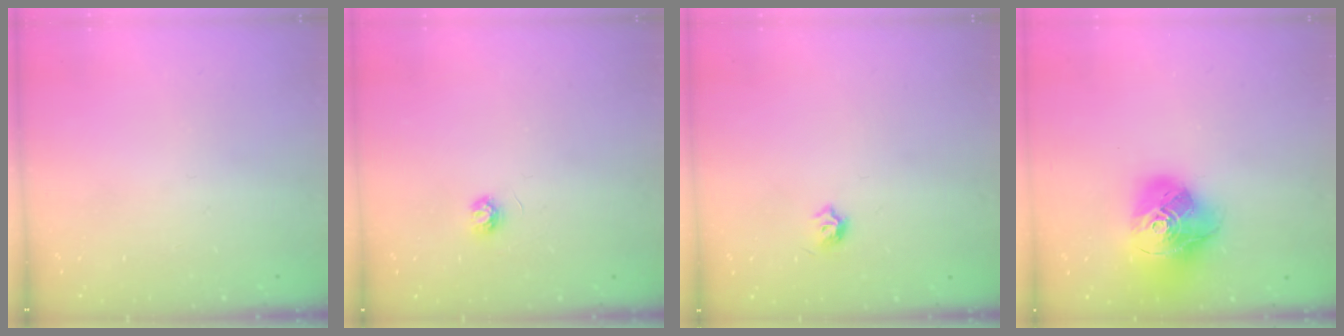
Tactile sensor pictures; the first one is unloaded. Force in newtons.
{"total": 3.5, "press": 3.4, "slide": 0.3}
{"total": 4.0, "press": 3.9, "slide": 0.7}
{"total": 19.4, "press": 19.3, "slide": 2.3}